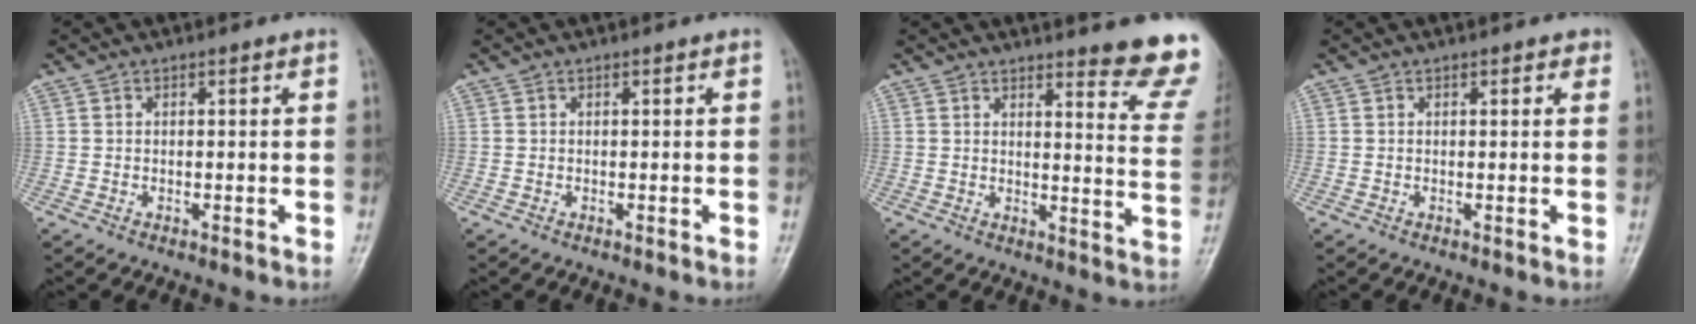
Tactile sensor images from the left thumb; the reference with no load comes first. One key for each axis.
{"total": 0.0}
{"total": 13.3, "fx": 11.2, "fy": 1.7, "fz": 7.0, "tx": -0.059, "ty": -0.102, "tz": 0.119}
{"total": 1.2, "fx": 0.7, "fy": 0.6, "fz": 0.8, "tx": -0.002, "ty": -0.001, "tz": 0.004}